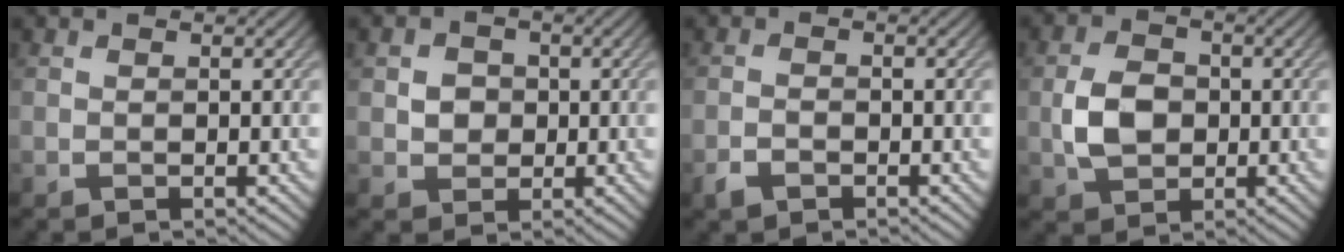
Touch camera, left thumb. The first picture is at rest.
{"total": 2.9, "force": [0.0, 2.7, 1.2], "torque": [-0.026, 0.000, -0.007]}
{"total": 1.9, "force": [-1.4, 1.0, 0.9], "torque": [-0.018, 0.000, -0.031]}
{"total": 5.2, "force": [-0.5, 4.0, 3.3], "torque": [-0.077, -0.002, -0.012]}